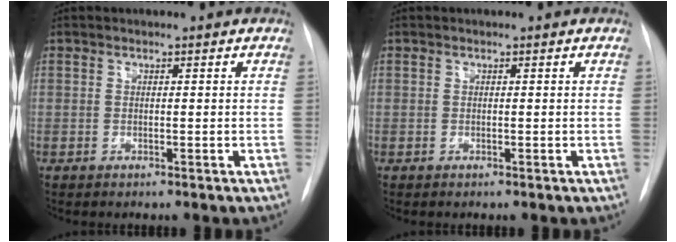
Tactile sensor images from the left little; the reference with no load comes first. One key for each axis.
{"total": 0.0}